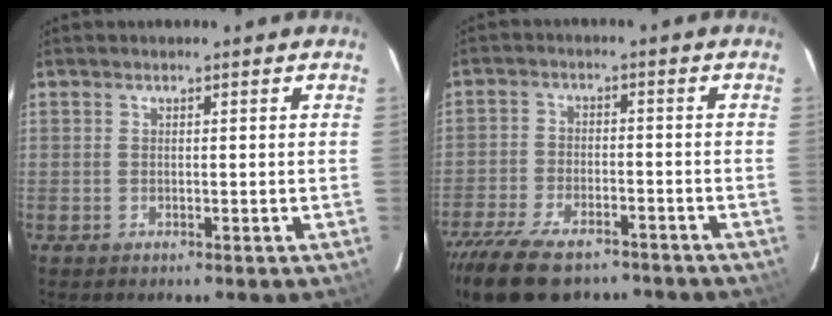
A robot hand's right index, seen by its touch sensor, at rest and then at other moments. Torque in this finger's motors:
{"motor_torque": [1.34, -0.80, 0.78, 0.21]}